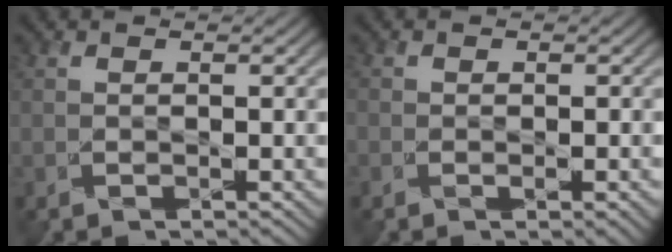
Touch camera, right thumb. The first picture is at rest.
{"total": 1.4, "force": [-0.5, 0.8, 1.1], "torque": [-0.020, -0.006, -0.005]}